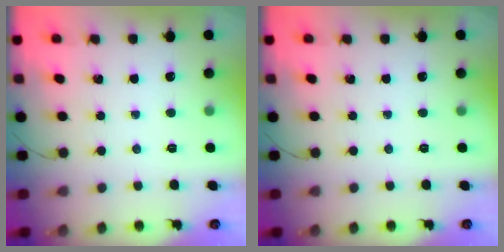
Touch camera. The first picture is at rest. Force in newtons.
{"total": 0.0}